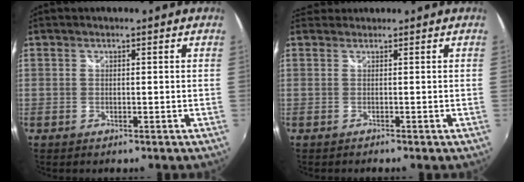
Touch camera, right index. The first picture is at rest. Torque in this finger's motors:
{"motor_torque": [0.11, 0.00, 0.02, -0.01]}